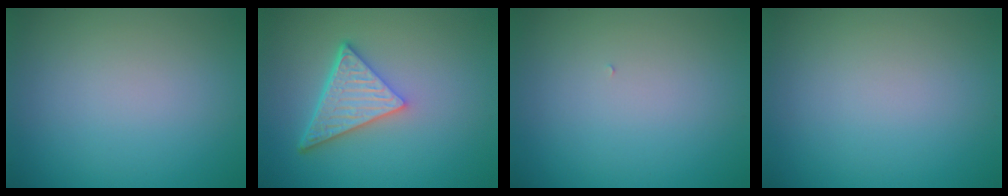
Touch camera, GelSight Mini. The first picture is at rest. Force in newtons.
{"total": 5.4, "press": 3.8, "slide": 3.8}
{"total": 0.0}
{"total": 0.0}